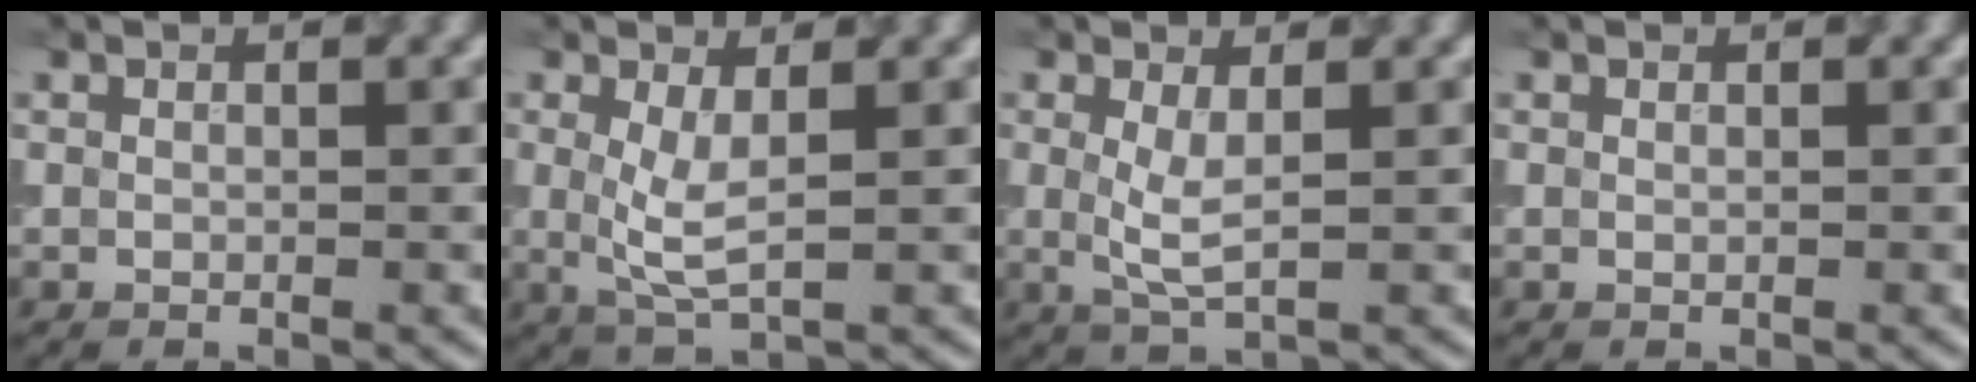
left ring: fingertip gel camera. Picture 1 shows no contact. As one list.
[{"total": 3.1, "force": [0.4, 0.9, 3.0], "torque": [-0.067, -0.006, 0.010]}, {"total": 2.6, "force": [0.3, 0.6, 2.5], "torque": [-0.056, -0.005, 0.009]}, {"total": 0.0}]